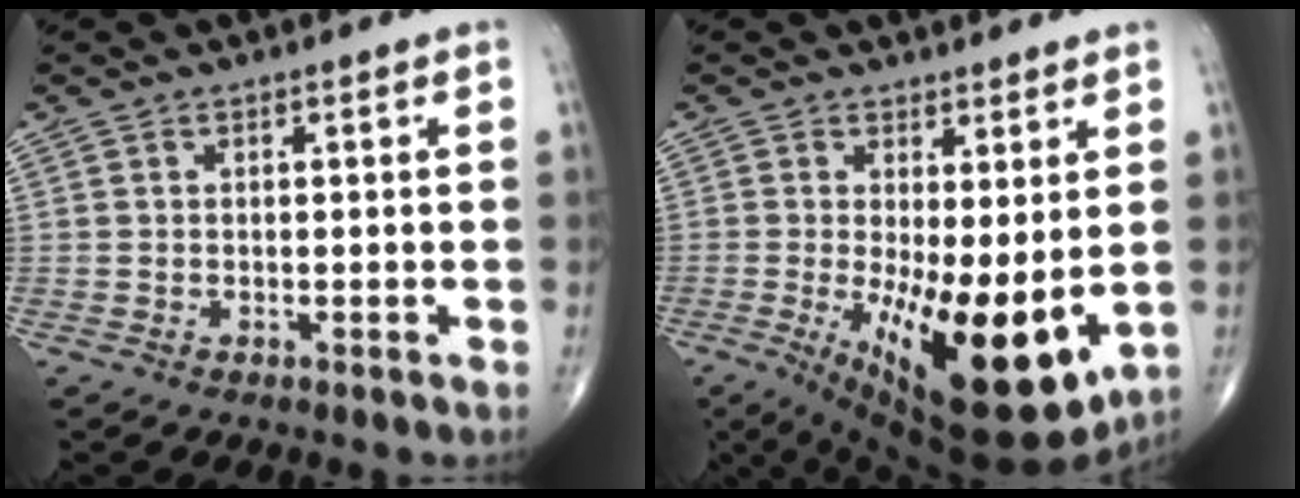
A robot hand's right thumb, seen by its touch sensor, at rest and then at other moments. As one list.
[{"total": 17.2, "force": [-2.2, 6.3, 15.9], "torque": [-0.243, -0.041, -0.009]}]